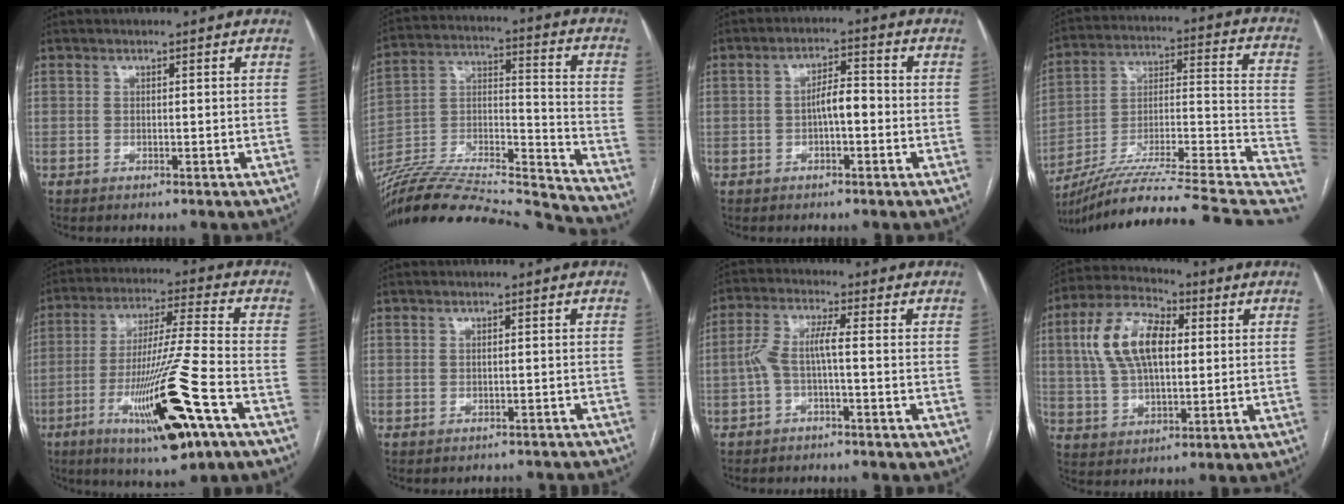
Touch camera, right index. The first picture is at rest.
{"total": 31.6, "force": [-29.3, 2.0, 11.7], "torque": [-0.195, -0.020, -0.458]}
{"total": 4.3, "force": [-0.8, 1.5, 4.0], "torque": [-0.070, 0.017, -0.013]}
{"total": 30.7, "force": [-24.2, 2.6, 18.7], "torque": [-0.211, 0.011, -0.362]}
{"total": 18.4, "force": [-8.1, 0.5, 16.5], "torque": [-0.310, -0.027, -0.137]}
{"total": 5.5, "force": [-5.0, 1.9, 1.0], "torque": [-0.005, 0.012, -0.052]}
{"total": 4.9, "force": [-1.2, 0.6, 4.7], "torque": [-0.106, 0.022, -0.023]}
{"total": 12.9, "force": [2.7, 6.5, 10.8], "torque": [-0.230, 0.031, 0.050]}